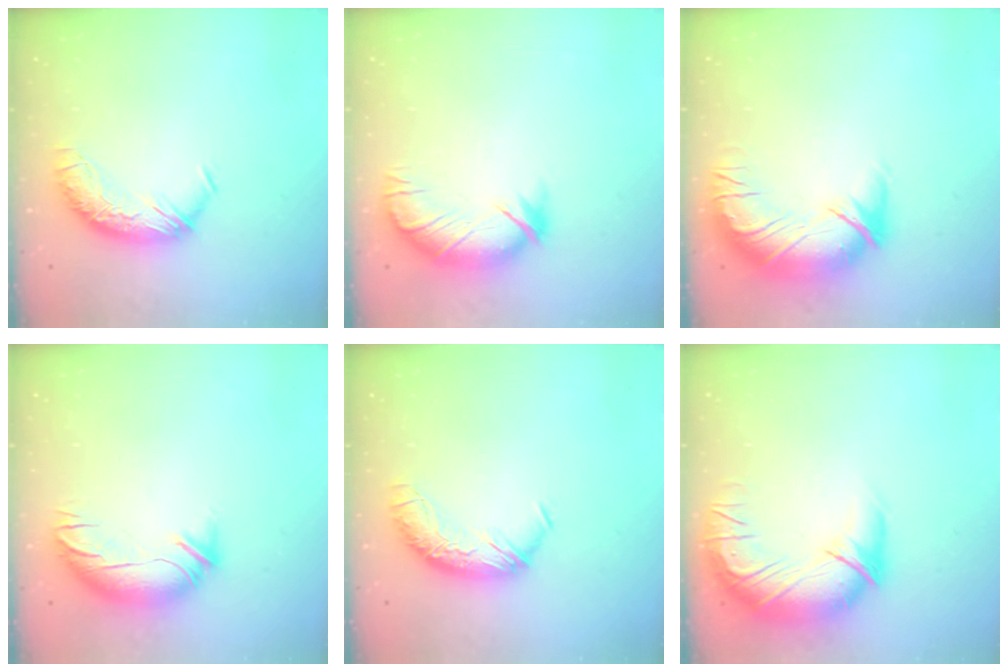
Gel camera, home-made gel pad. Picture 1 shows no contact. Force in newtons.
{"total": 3.8, "press": 3.2, "slide": 2.1}
{"total": 2.8, "press": 0.4, "slide": 2.8}
{"total": 3.7, "press": 2.6, "slide": 2.6}
{"total": 0.0}
{"total": 4.2, "press": 2.5, "slide": 3.4}